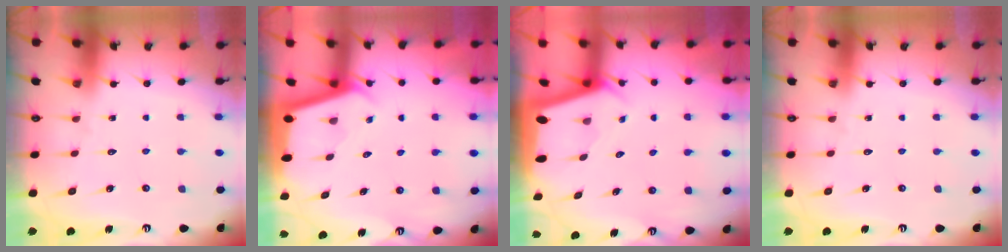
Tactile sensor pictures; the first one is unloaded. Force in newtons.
{"total": 2.3, "press": 2.3, "slide": 0.4}
{"total": 2.2, "press": 2.2, "slide": 0.0}
{"total": 0.0}